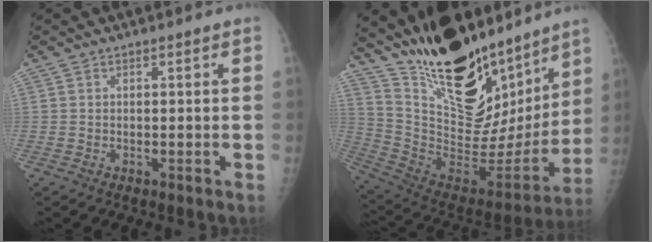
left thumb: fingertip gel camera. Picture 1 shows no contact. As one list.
[{"total": 30.0, "force": [21.2, 13.3, 16.6], "torque": [-0.234, -0.088, 0.351]}]